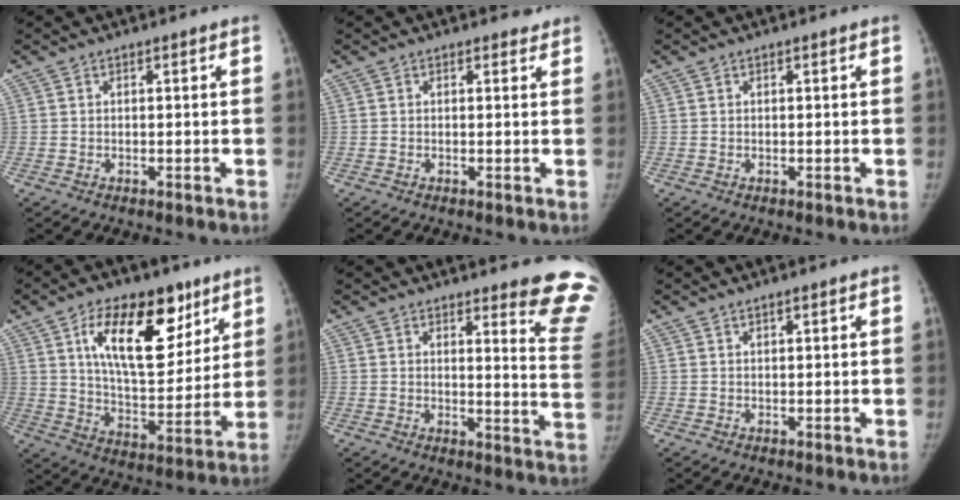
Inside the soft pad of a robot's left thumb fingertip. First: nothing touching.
{"total": 2.1, "force": [1.8, 1.0, -0.1], "torque": [0.020, -0.012, 0.009]}
{"total": 0.0}
{"total": 20.2, "force": [9.6, 10.3, 14.4], "torque": [-0.177, -0.045, 0.163]}
{"total": 12.4, "force": [11.0, 1.1, 5.6], "torque": [-0.043, -0.132, 0.105]}
{"total": 0.9, "force": [0.6, 0.3, 0.6], "torque": [-0.009, -0.002, 0.010]}